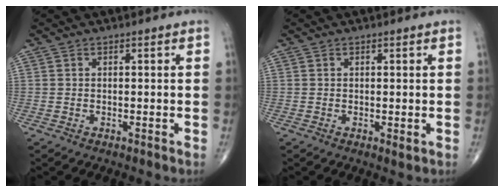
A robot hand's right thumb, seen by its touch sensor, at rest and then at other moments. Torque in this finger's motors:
{"motor_torque": [-0.41, -0.07, 0.22, 0.02, -0.01]}